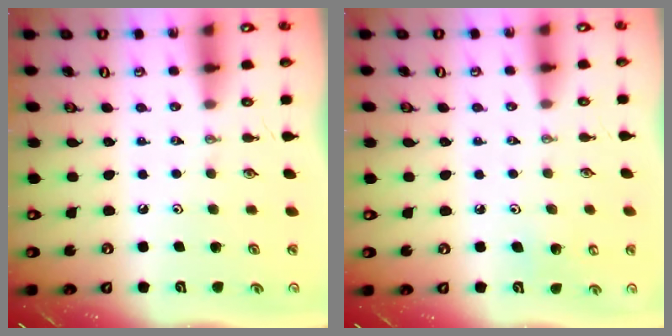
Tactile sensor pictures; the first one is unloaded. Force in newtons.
{"total": 5.1, "press": 4.7, "slide": 2.0}